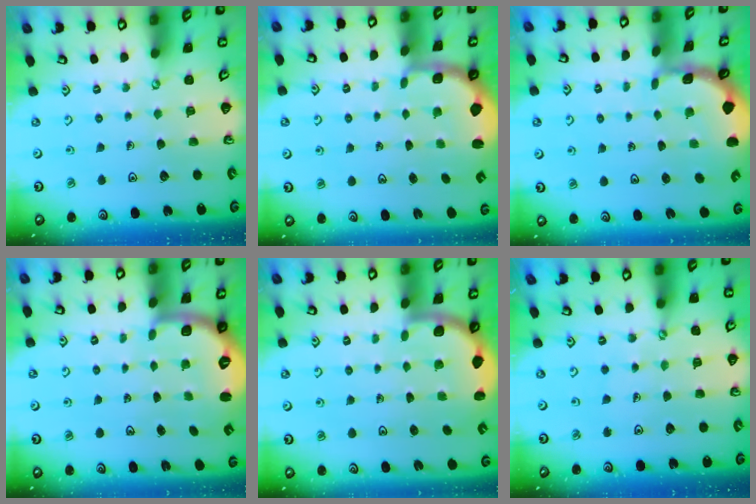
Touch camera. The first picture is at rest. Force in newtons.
{"total": 2.3, "press": 1.2, "slide": 1.9}
{"total": 1.3, "press": 1.2, "slide": 0.1}
{"total": 2.7, "press": 1.8, "slide": 2.0}
{"total": 2.6, "press": 2.6, "slide": 0.4}
{"total": 0.7, "press": 0.7, "slide": 0.0}